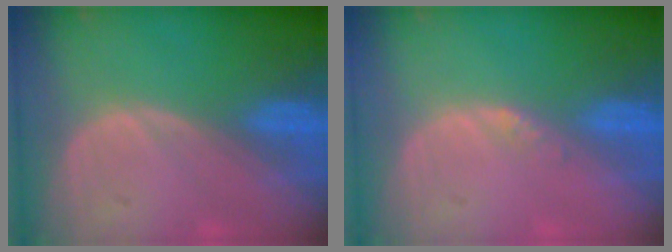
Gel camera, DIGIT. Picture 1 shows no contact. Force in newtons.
{"total": 1.1, "press": 1.1, "slide": 0.1}